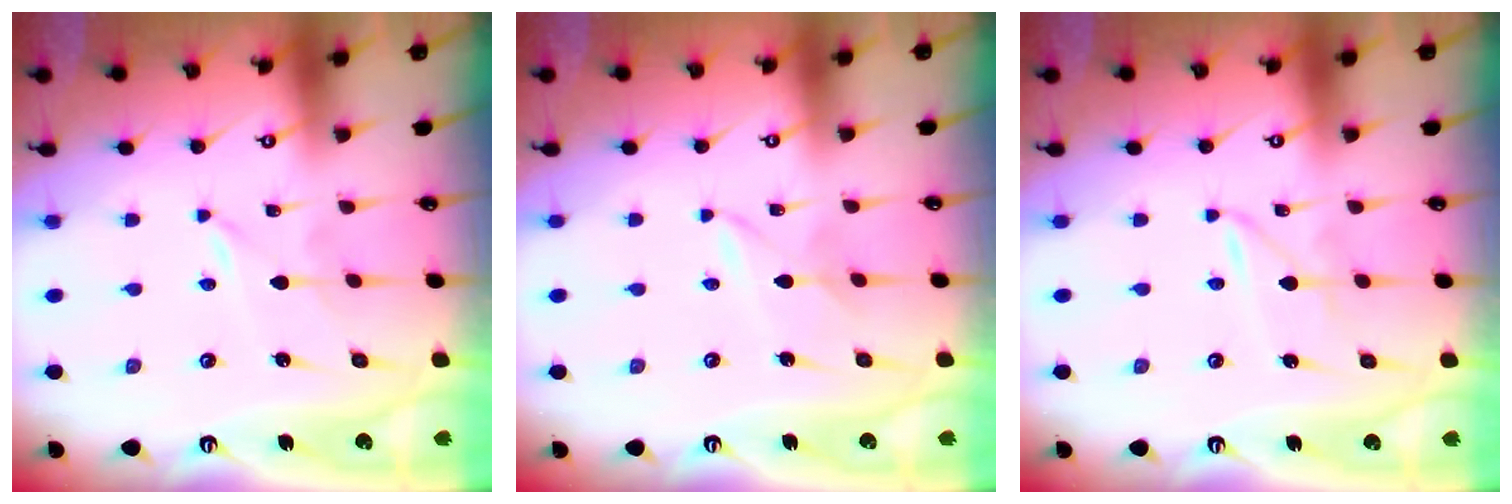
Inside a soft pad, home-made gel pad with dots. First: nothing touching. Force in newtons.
{"total": 1.8, "press": 1.7, "slide": 0.3}
{"total": 1.6, "press": 1.6, "slide": 0.1}